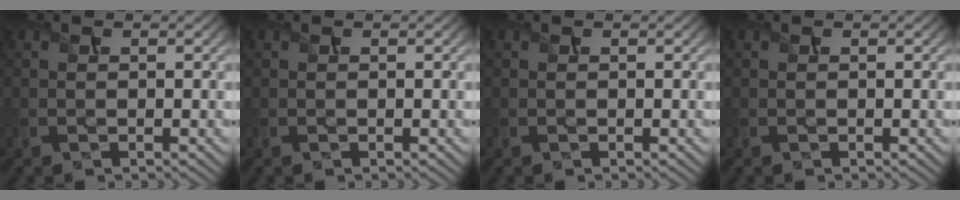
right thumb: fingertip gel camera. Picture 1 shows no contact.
{"total": 0.0}
{"total": 0.0}
{"total": 0.0}